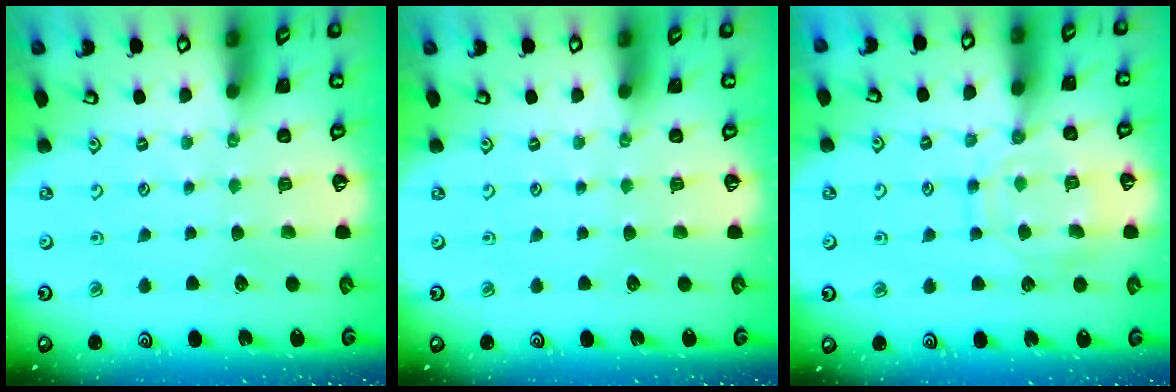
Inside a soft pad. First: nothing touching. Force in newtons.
{"total": 0.0}
{"total": 12.0, "press": 11.9, "slide": 1.1}